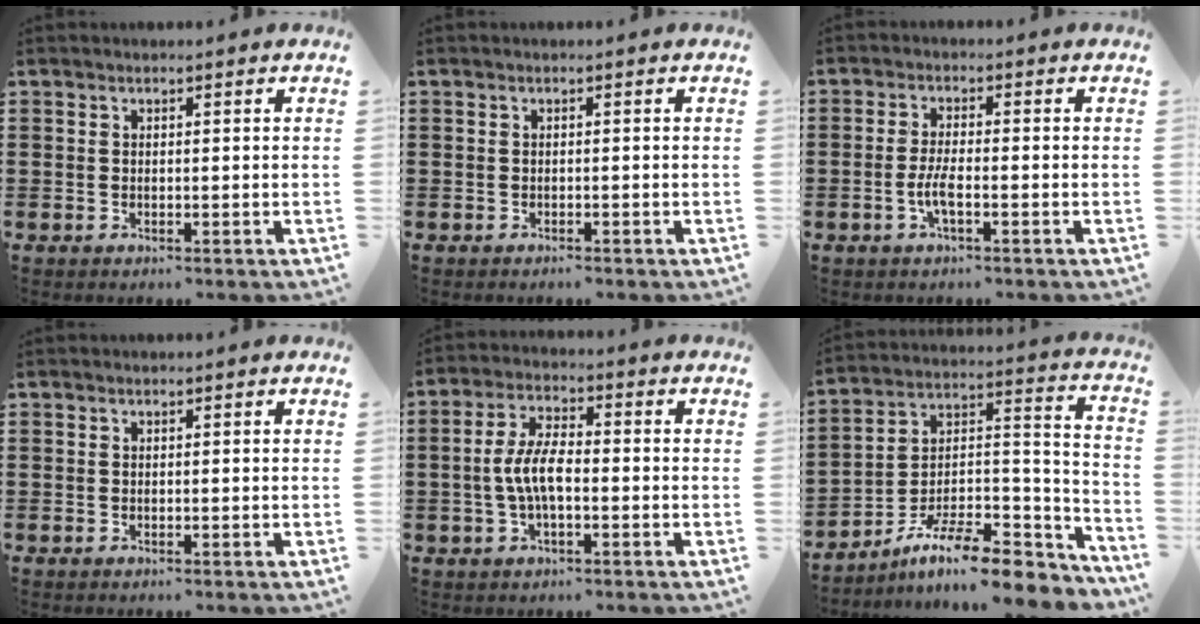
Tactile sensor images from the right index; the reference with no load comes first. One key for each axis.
{"total": 0.6, "fx": -0.6, "fy": 0.0, "fz": 0.2, "tx": -0.005, "ty": -0.003, "tz": -0.011}
{"total": 3.5, "fx": -1.3, "fy": 0.6, "fz": 3.2, "tx": -0.070, "ty": -0.004, "tz": -0.027}
{"total": 0.0}
{"total": 6.4, "fx": -1.0, "fy": 2.6, "fz": 5.8, "tx": -0.129, "ty": -0.002, "tz": -0.025}
{"total": 11.0, "fx": -8.5, "fy": 2.8, "fz": 6.5, "tx": -0.106, "ty": 0.019, "tz": -0.156}